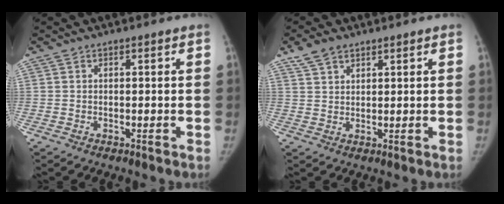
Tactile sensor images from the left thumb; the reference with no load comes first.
{"total": 4.3, "force": [3.0, 2.3, 2.0], "torque": [-0.031, -0.002, 0.064]}